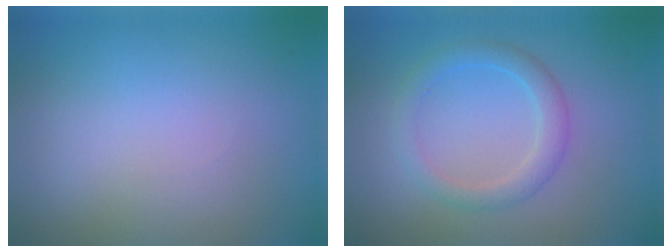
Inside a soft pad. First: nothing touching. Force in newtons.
{"total": 2.6, "press": 2.6, "slide": 0.1}